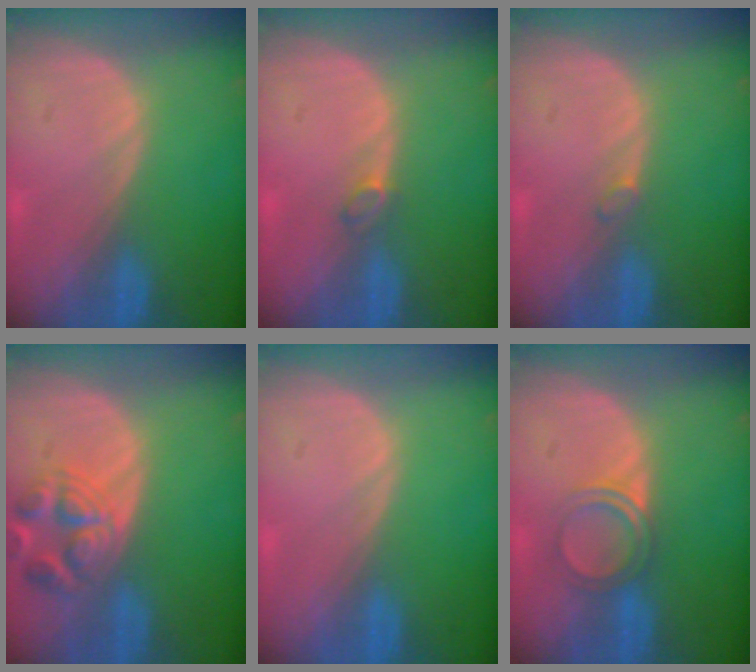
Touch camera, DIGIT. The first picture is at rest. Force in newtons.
{"total": 1.4, "press": 1.3, "slide": 0.3}
{"total": 0.9, "press": 0.8, "slide": 0.2}
{"total": 6.8, "press": 6.3, "slide": 2.6}
{"total": 0.0}
{"total": 3.8, "press": 3.6, "slide": 1.3}